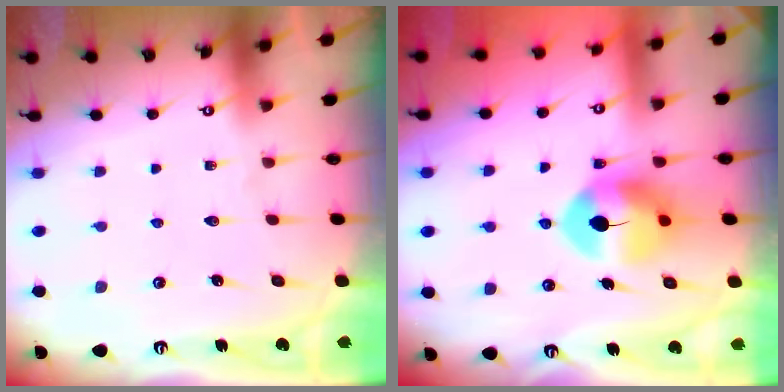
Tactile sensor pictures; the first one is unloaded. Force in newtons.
{"total": 8.7, "press": 8.6, "slide": 1.2}